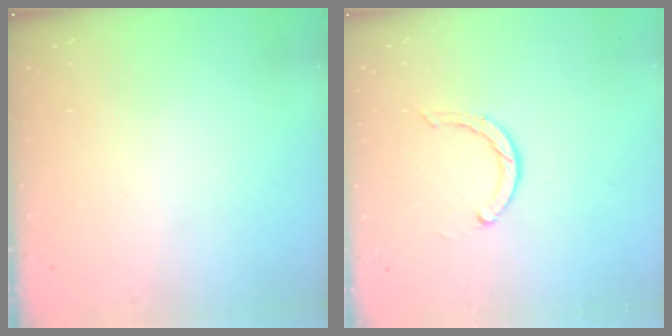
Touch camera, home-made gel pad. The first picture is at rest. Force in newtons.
{"total": 4.1, "press": 4.1, "slide": 0.4}